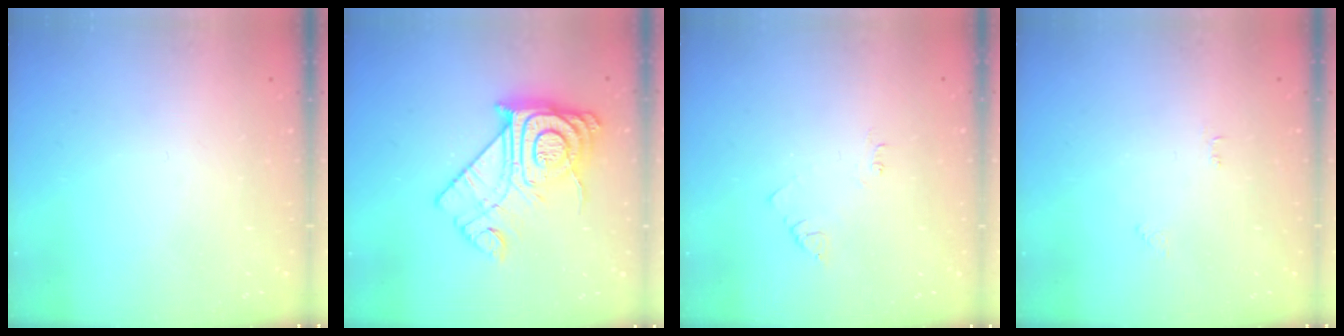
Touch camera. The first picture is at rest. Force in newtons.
{"total": 17.2, "press": 17.1, "slide": 1.5}
{"total": 2.9, "press": 2.9, "slide": 0.4}
{"total": 2.5, "press": 2.5, "slide": 0.4}